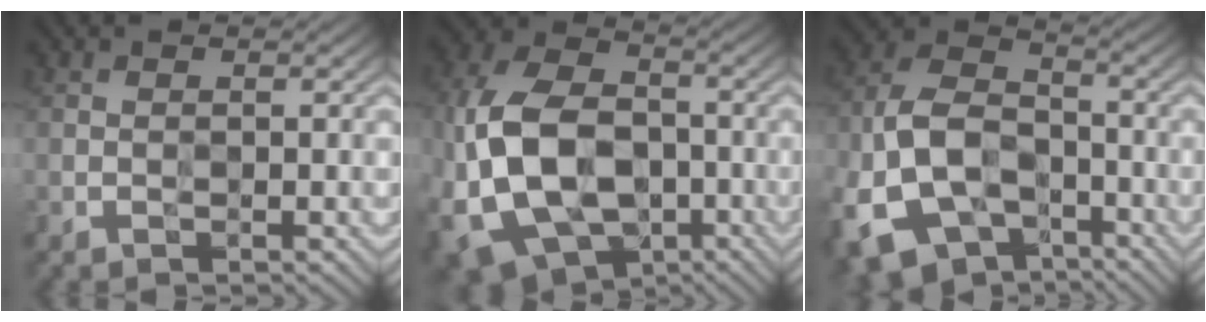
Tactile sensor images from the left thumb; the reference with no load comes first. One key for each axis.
{"total": 18.0, "fx": -4.6, "fy": 12.2, "fz": 12.4, "tx": -0.279, "ty": -0.020, "tz": -0.090}
{"total": 15.3, "fx": -6.6, "fy": 10.1, "fz": 9.4, "tx": -0.230, "ty": -0.032, "tz": -0.132}